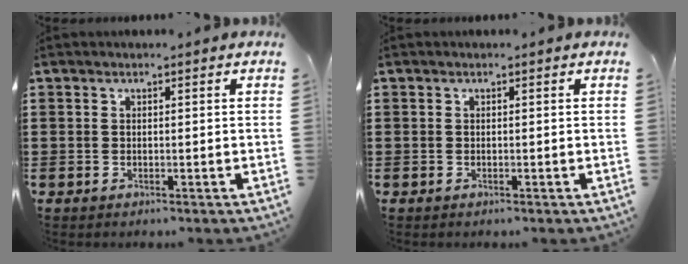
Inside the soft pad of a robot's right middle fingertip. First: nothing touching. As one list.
[{"total": 0.0}]